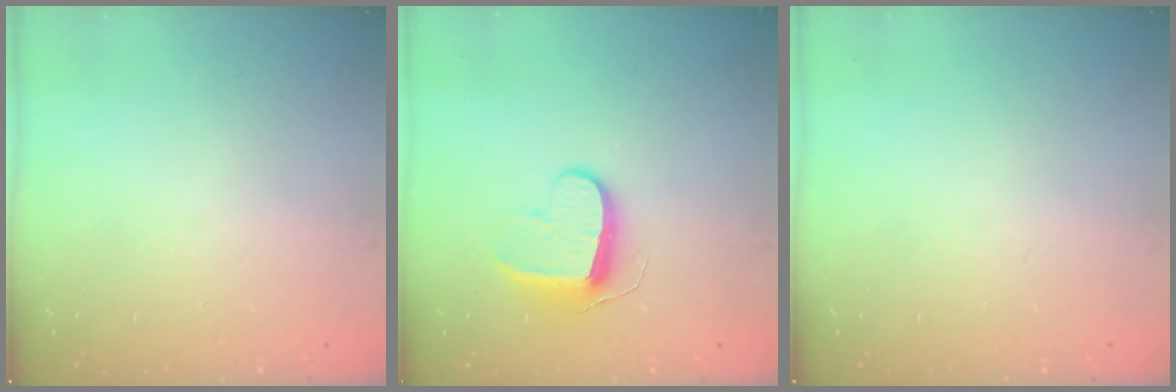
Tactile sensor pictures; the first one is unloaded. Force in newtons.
{"total": 9.6, "press": 9.6, "slide": 0.3}
{"total": 0.0}